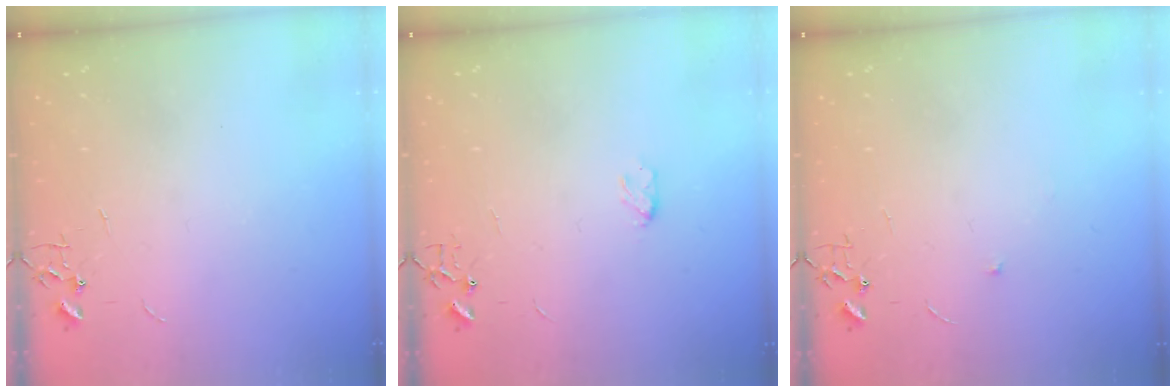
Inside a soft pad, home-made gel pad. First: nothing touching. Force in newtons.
{"total": 3.5, "press": 3.5, "slide": 0.5}
{"total": 3.5, "press": 3.5, "slide": 0.6}